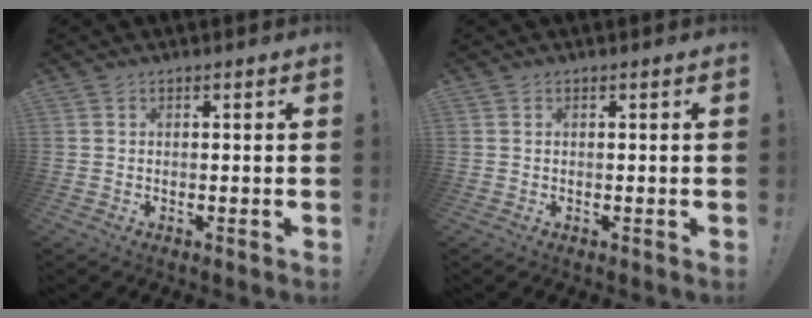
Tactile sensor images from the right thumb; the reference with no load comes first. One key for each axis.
{"total": 0.0}